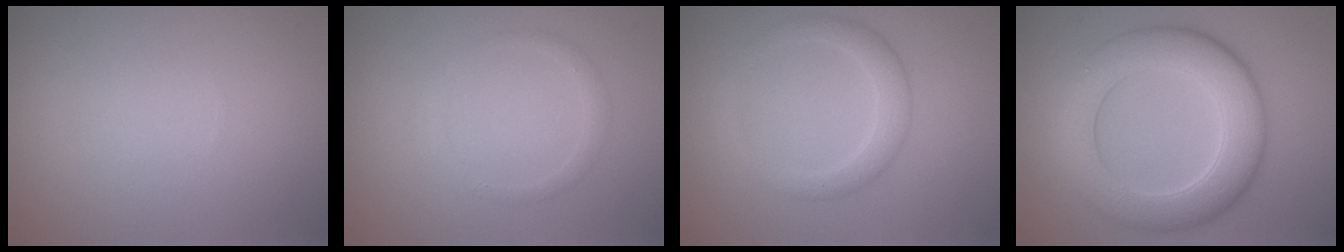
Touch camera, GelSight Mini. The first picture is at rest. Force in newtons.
{"total": 1.1, "press": 1.0, "slide": 0.1}
{"total": 2.5, "press": 2.5, "slide": 0.2}
{"total": 7.8, "press": 7.8, "slide": 0.3}